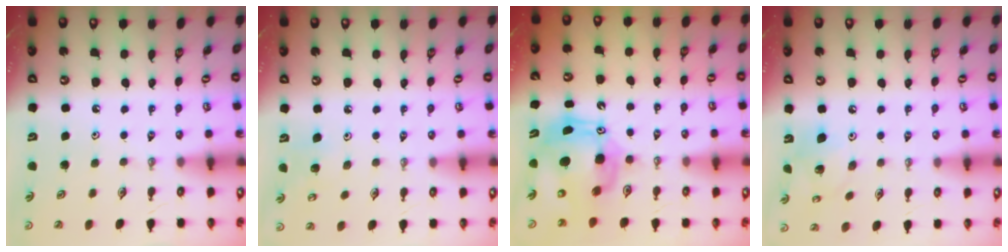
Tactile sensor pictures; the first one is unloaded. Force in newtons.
{"total": 7.6, "press": 7.5, "slide": 1.2}
{"total": 13.1, "press": 13.0, "slide": 2.1}
{"total": 11.6, "press": 11.3, "slide": 2.9}